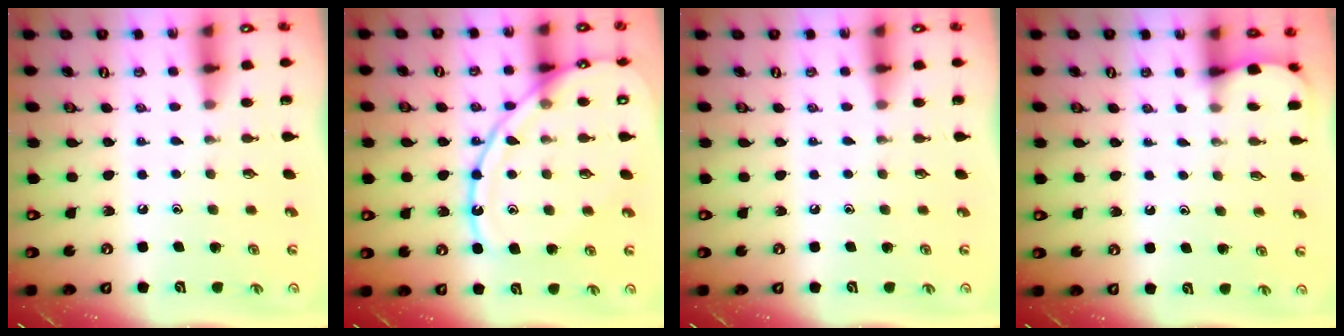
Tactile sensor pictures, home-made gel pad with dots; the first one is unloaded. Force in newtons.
{"total": 14.8, "press": 14.7, "slide": 1.4}
{"total": 0.0}
{"total": 1.8, "press": 1.7, "slide": 0.2}